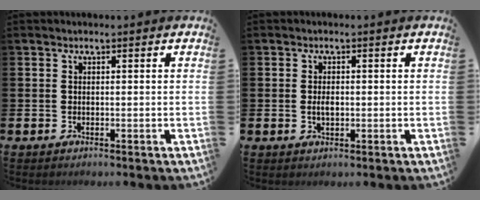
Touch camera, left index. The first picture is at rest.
{"total": 1.7, "force": [-0.1, 0.9, 1.4], "torque": [-0.023, 0.003, -0.003]}